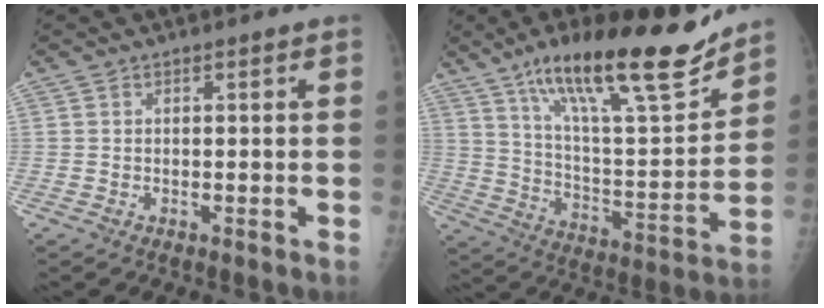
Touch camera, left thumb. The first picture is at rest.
{"total": 24.4, "force": [16.9, 5.8, 16.7], "torque": [-0.244, -0.068, 0.283]}